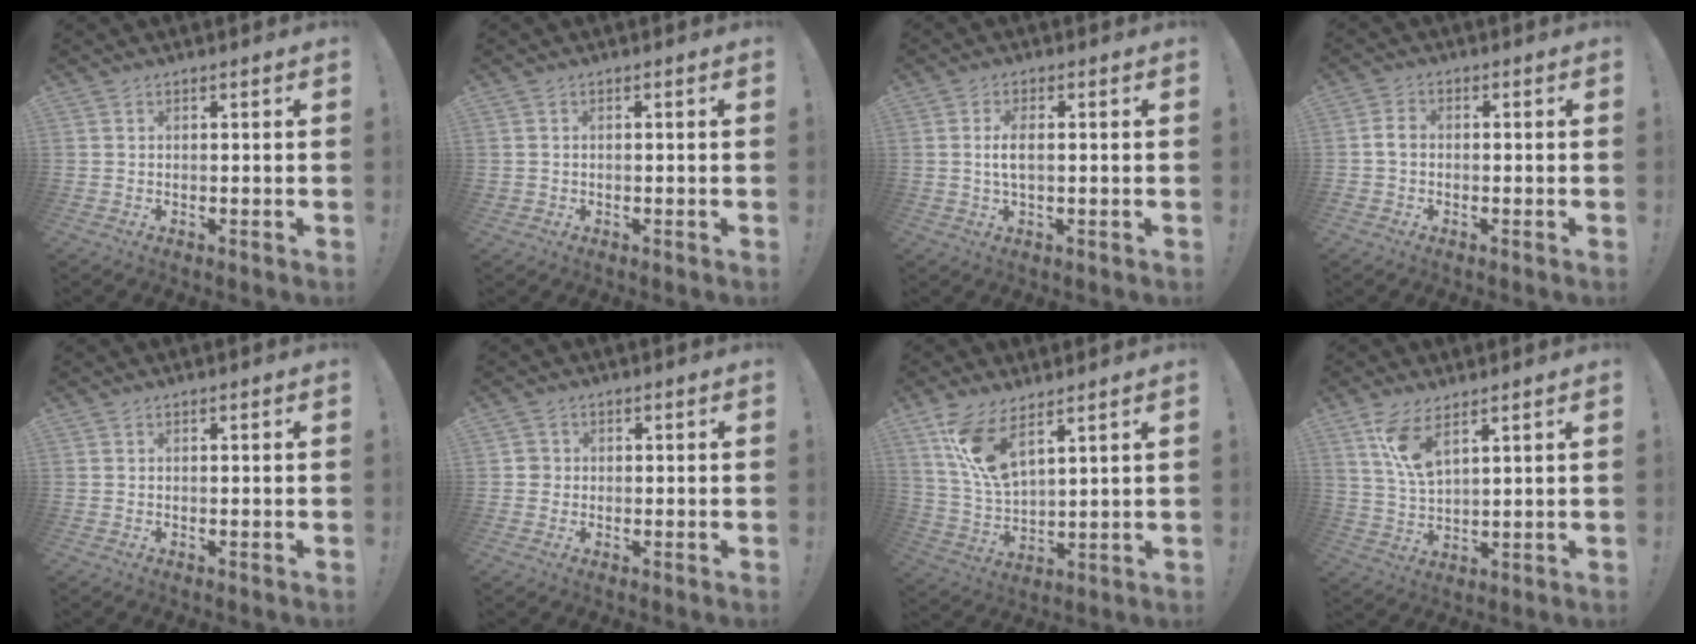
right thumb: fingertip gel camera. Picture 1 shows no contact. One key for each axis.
{"total": 0.9, "fx": -0.1, "fy": 0.8, "fz": 0.2, "tx": -0.012, "ty": 0.007, "tz": -0.001}
{"total": 4.4, "fx": 0.1, "fy": 1.7, "fz": 4.1, "tx": -0.081, "ty": 0.004, "tz": 0.000}
{"total": 2.9, "fx": -0.6, "fy": 2.2, "fz": 1.9, "tx": -0.040, "ty": 0.014, "tz": -0.009}
{"total": 0.0}
{"total": 2.4, "fx": -0.3, "fy": 2.4, "fz": 0.5, "tx": -0.009, "ty": 0.008, "tz": -0.004}
{"total": 11.9, "fx": 7.8, "fy": 4.0, "fz": 8.1, "tx": -0.159, "ty": -0.043, "tz": 0.144}
{"total": 9.3, "fx": 5.9, "fy": 3.2, "fz": 6.5, "tx": -0.121, "ty": -0.028, "tz": 0.105}